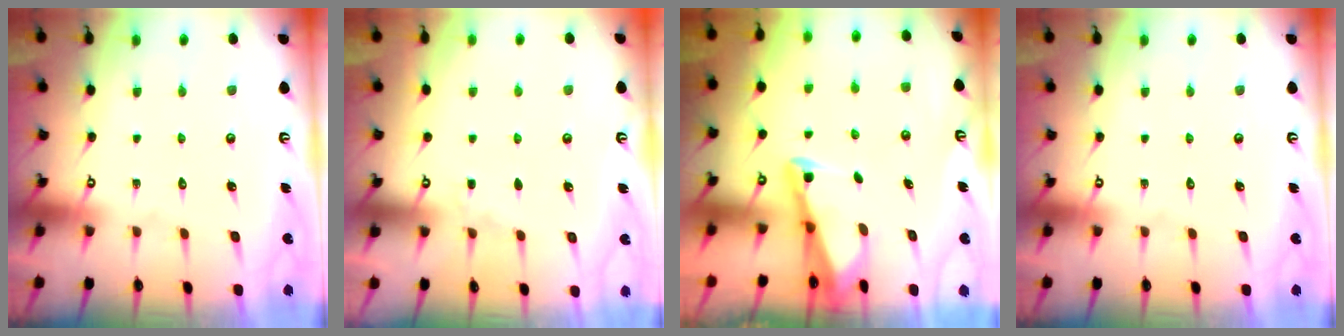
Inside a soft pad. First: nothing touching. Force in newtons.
{"total": 3.3, "press": 3.3, "slide": 0.4}
{"total": 2.5, "press": 2.5, "slide": 0.2}
{"total": 0.0}